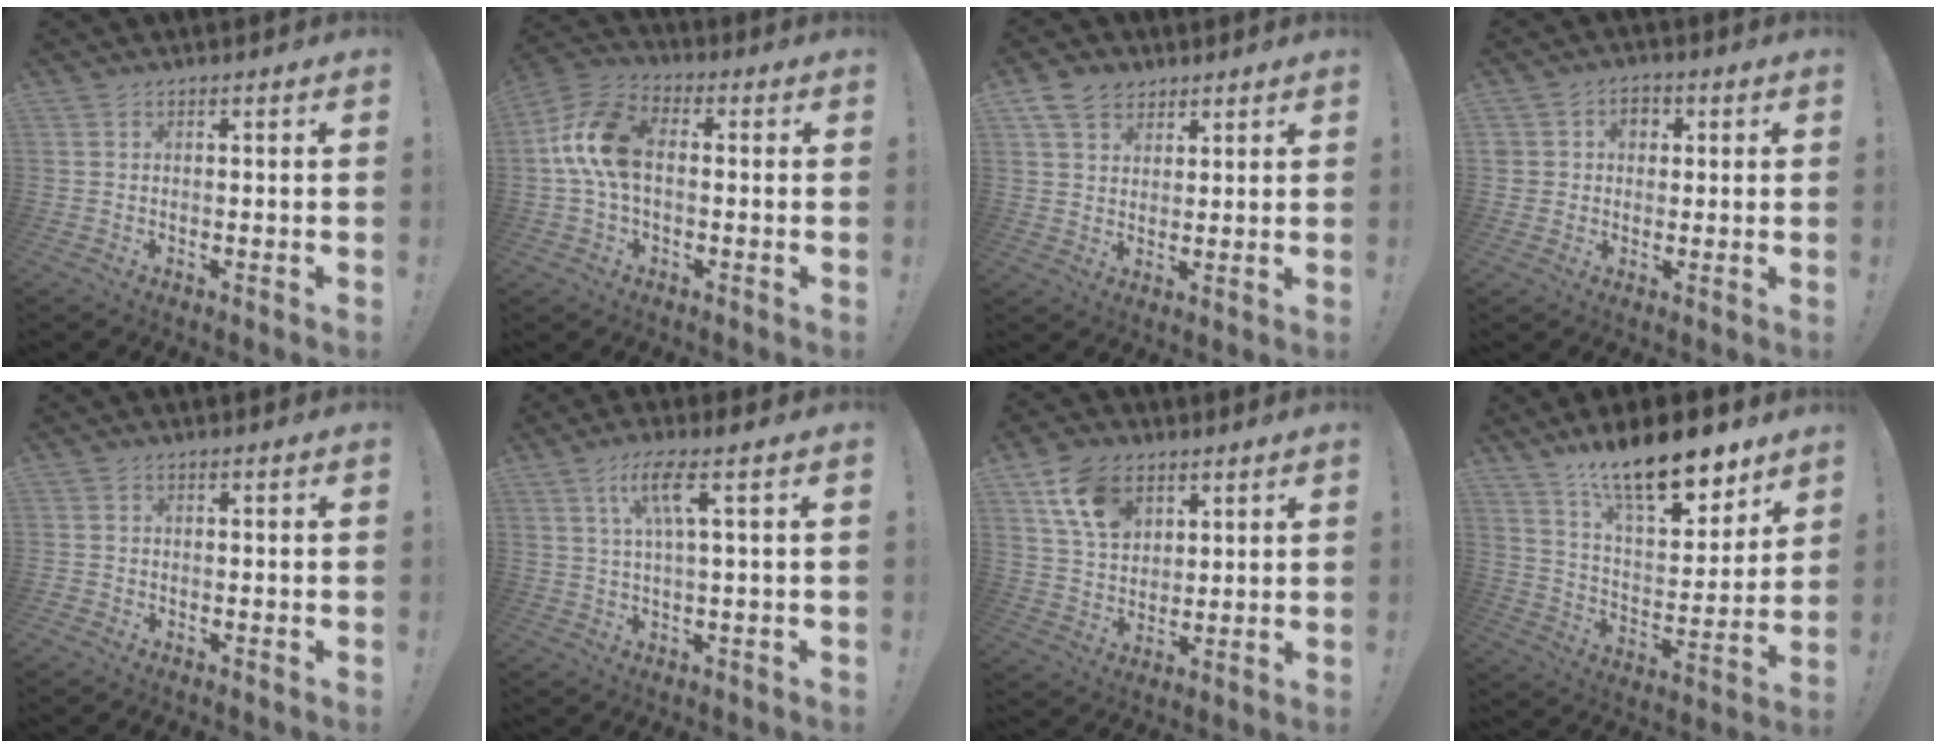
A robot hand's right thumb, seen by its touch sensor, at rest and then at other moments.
{"total": 13.4, "force": [0.4, 8.0, 10.8], "torque": [-0.205, 0.010, 0.009]}
{"total": 8.1, "force": [4.8, 5.9, 2.8], "torque": [-0.043, -0.020, 0.094]}
{"total": 5.1, "force": [0.8, 4.8, 1.6], "torque": [-0.027, 0.002, 0.015]}
{"total": 0.9, "force": [-0.4, 0.8, 0.2], "torque": [-0.002, 0.004, -0.008]}
{"total": 8.0, "force": [2.7, 0.5, 7.5], "torque": [-0.147, 0.006, 0.041]}
{"total": 12.7, "force": [6.5, 8.8, 6.4], "torque": [-0.107, -0.022, 0.127]}
{"total": 18.2, "force": [13.8, 6.2, 10.1], "torque": [-0.163, -0.094, 0.239]}